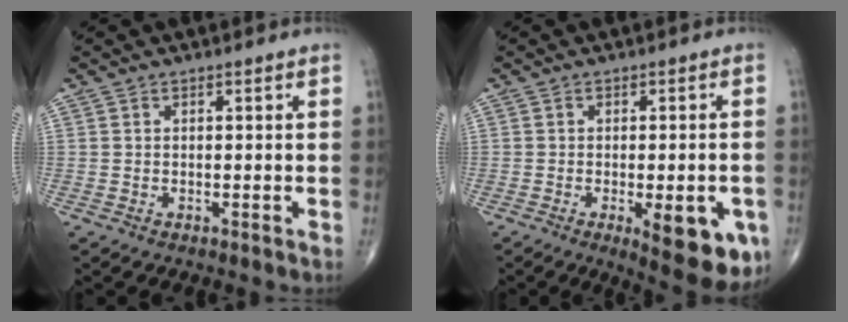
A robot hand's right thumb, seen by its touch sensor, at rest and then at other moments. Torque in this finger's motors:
{"motor_torque": [1.61, 1.79, 0.08, -0.21, 0.30]}